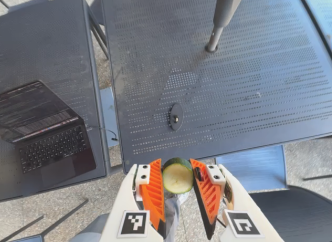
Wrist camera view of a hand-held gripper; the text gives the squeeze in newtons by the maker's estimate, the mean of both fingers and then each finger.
{"total": 9.5, "left": 9.2, "right": 9.9}